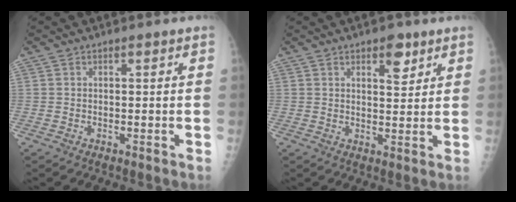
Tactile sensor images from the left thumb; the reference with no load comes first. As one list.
[{"total": 4.9, "force": [2.8, 2.3, 3.2], "torque": [-0.028, -0.016, 0.039]}]